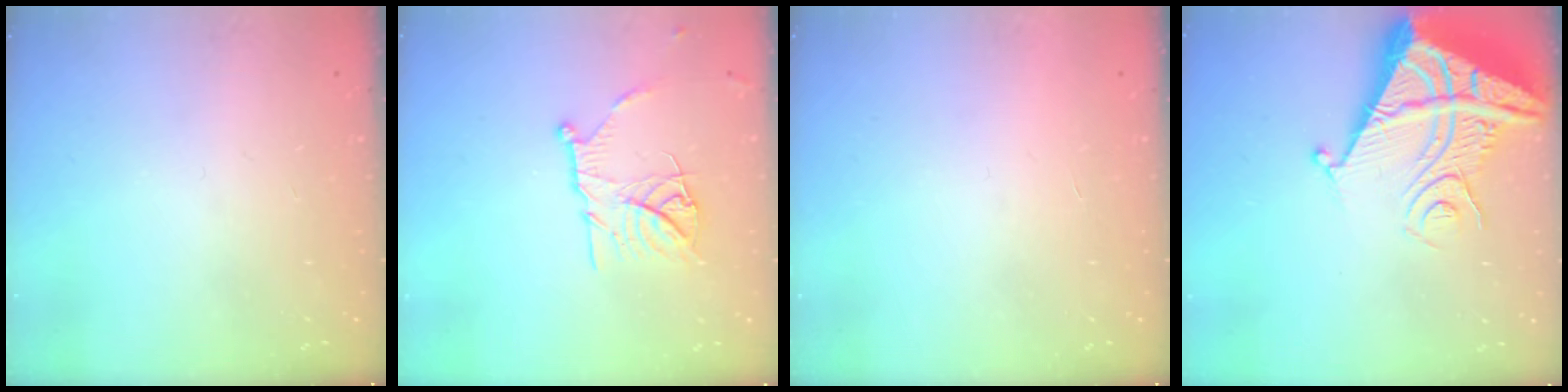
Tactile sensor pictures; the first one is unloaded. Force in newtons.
{"total": 12.8, "press": 12.8, "slide": 1.1}
{"total": 1.7, "press": 1.7, "slide": 0.1}
{"total": 13.1, "press": 13.0, "slide": 1.6}